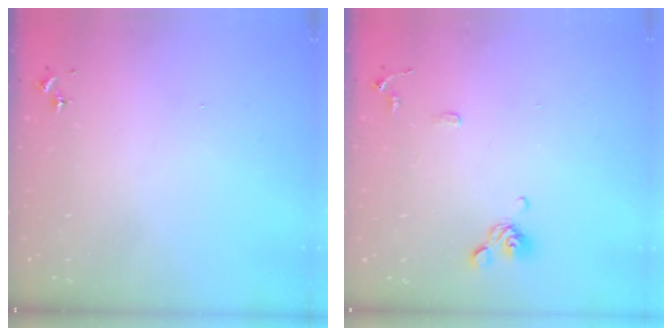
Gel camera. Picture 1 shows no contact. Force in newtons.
{"total": 8.8, "press": 8.6, "slide": 2.0}